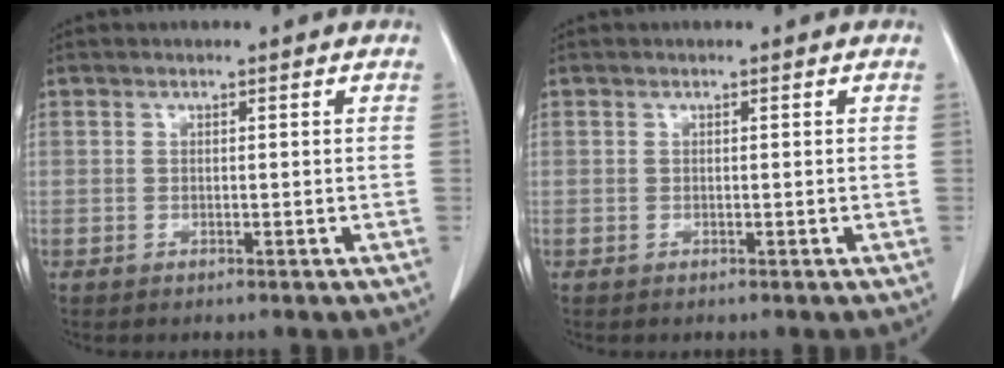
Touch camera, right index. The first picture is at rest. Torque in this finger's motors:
{"motor_torque": [0.00, 0.00, 0.00, 0.00]}